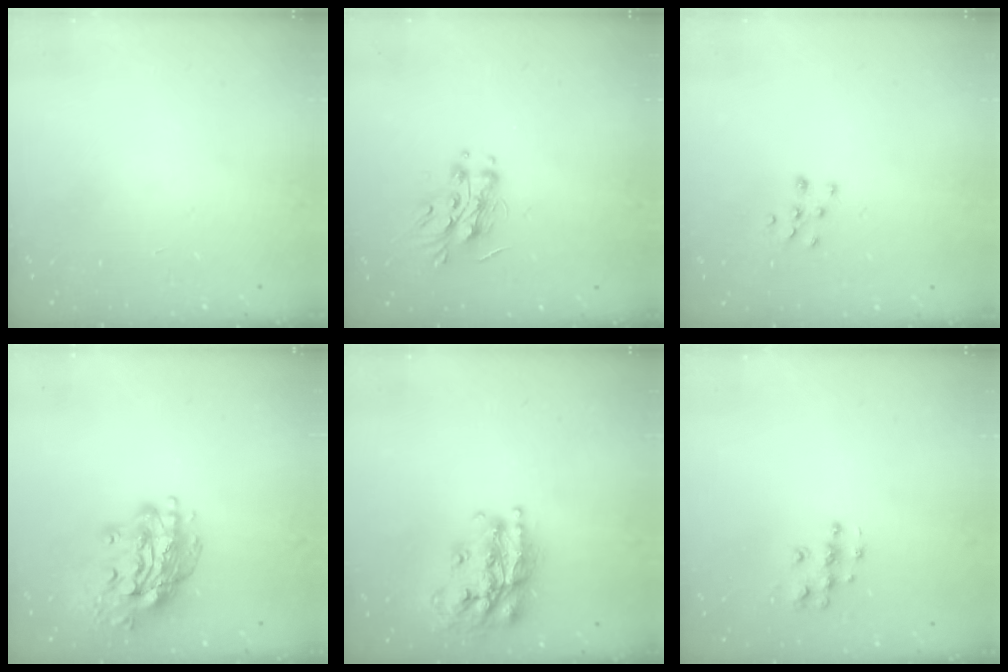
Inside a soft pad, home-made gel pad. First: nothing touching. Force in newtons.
{"total": 11.1, "press": 11.1, "slide": 0.2}
{"total": 6.8, "press": 6.8, "slide": 0.4}
{"total": 15.9, "press": 15.9, "slide": 1.5}
{"total": 18.0, "press": 17.9, "slide": 1.6}
{"total": 6.7, "press": 6.7, "slide": 0.3}